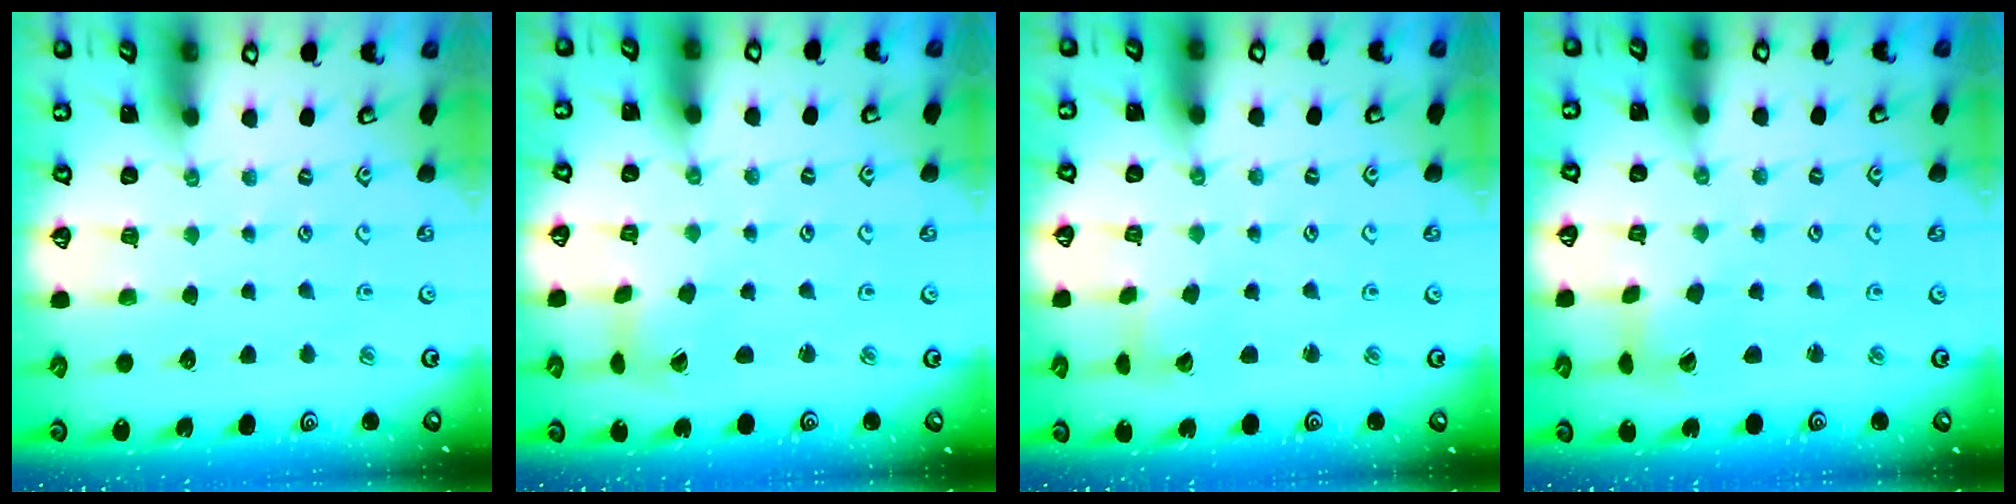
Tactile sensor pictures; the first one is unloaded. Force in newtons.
{"total": 2.0, "press": 2.0, "slide": 0.4}
{"total": 2.6, "press": 2.6, "slide": 0.3}
{"total": 2.4, "press": 2.4, "slide": 0.4}